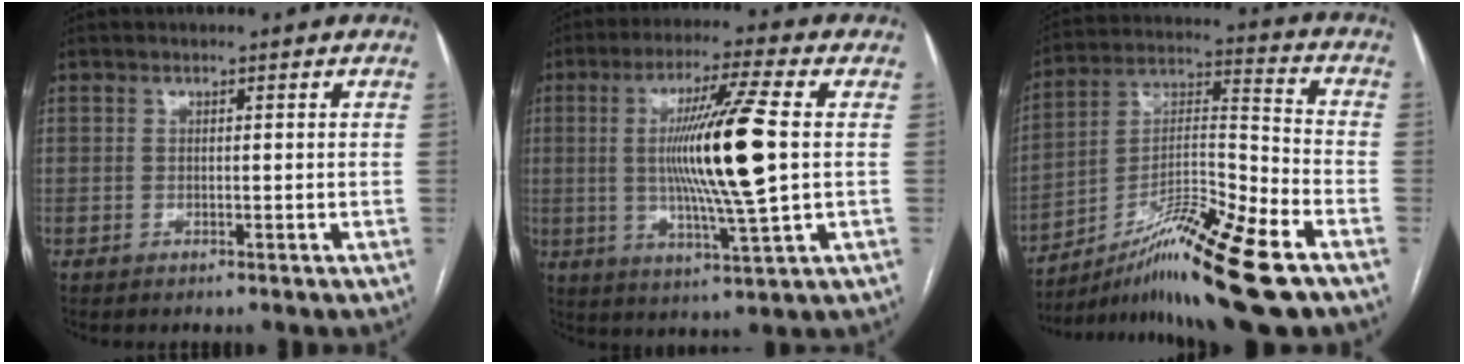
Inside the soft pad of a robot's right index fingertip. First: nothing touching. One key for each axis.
{"total": 14.8, "fx": 0.9, "fy": -0.5, "fz": 14.8, "tx": -0.275, "ty": -0.008, "tz": 0.014}
{"total": 18.8, "fx": -11.9, "fy": 0.8, "fz": 14.5, "tx": -0.256, "ty": -0.006, "tz": -0.199}